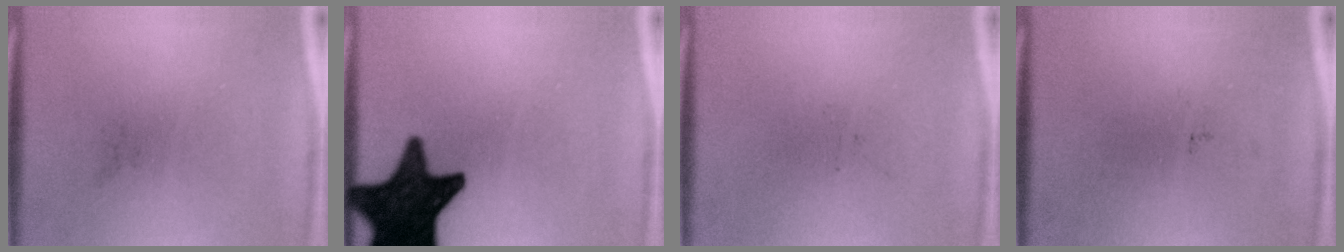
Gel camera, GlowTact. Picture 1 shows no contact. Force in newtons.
{"total": 18.5}
{"total": 0.0}
{"total": 0.0}